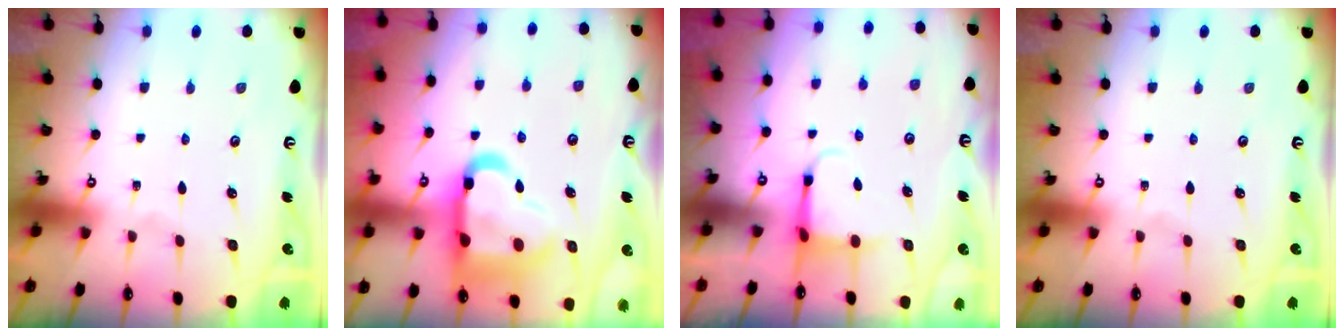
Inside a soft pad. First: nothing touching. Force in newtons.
{"total": 20.9, "press": 20.8, "slide": 2.2}
{"total": 3.8, "press": 3.6, "slide": 1.2}
{"total": 0.0}